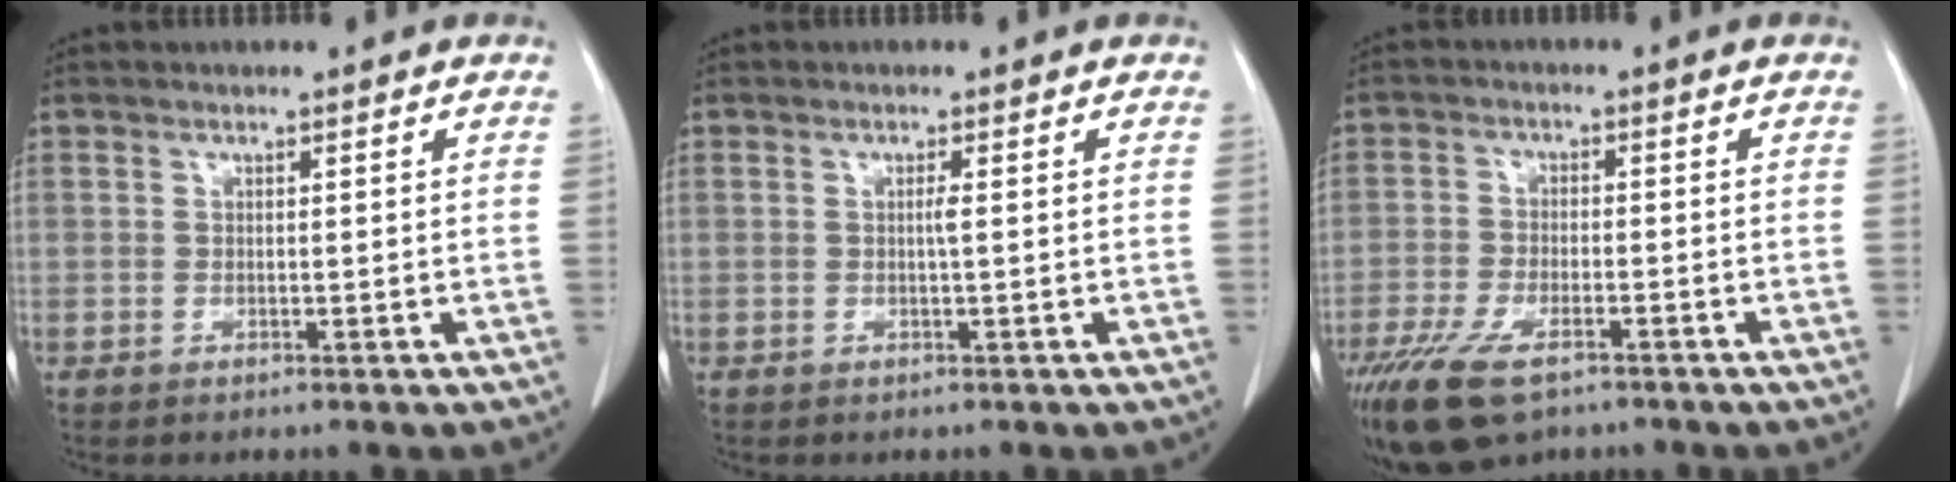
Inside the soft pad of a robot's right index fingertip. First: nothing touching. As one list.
[{"total": 0.8, "force": [0.0, -0.2, 0.8], "torque": [-0.015, -0.001, -0.001]}, {"total": 9.4, "force": [-6.3, 3.6, 6.0], "torque": [-0.119, -0.018, -0.109]}]